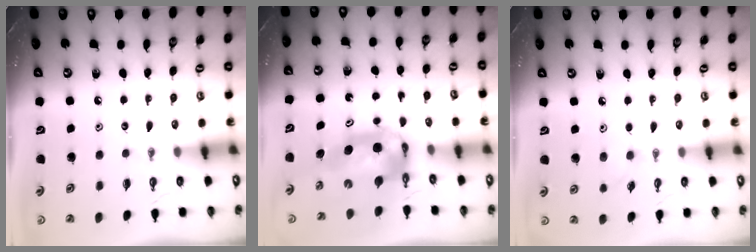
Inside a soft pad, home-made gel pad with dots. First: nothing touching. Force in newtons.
{"total": 7.4, "press": 7.3, "slide": 0.9}
{"total": 3.8, "press": 3.7, "slide": 0.8}